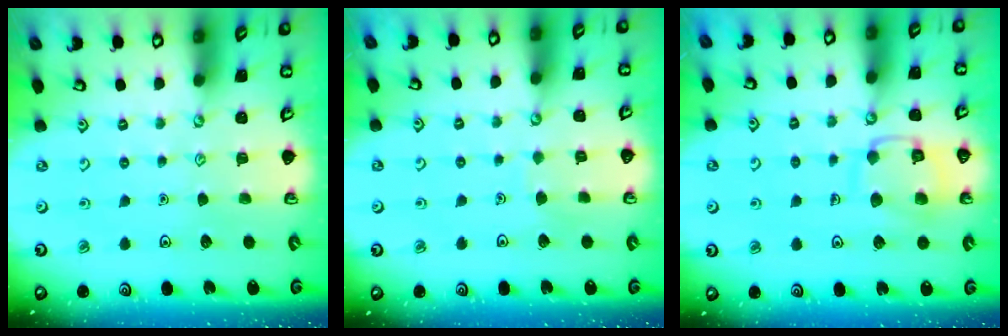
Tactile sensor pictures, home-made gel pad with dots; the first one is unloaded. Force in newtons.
{"total": 2.7, "press": 2.7, "slide": 0.1}
{"total": 12.4, "press": 12.4, "slide": 1.0}